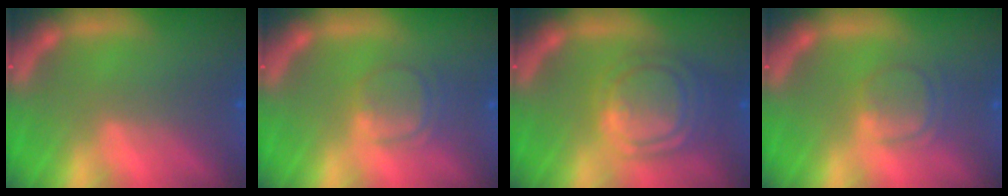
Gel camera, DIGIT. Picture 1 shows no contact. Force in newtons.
{"total": 3.0}
{"total": 7.0}
{"total": 3.0}